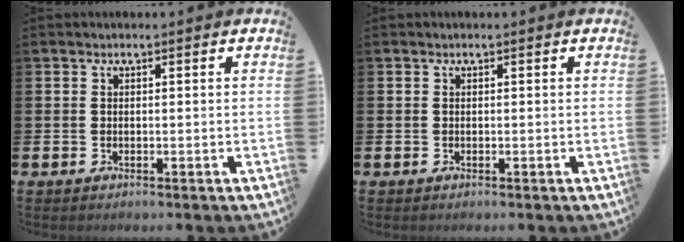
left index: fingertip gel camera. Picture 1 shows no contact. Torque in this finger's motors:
{"motor_torque": [0.00, 0.00, 0.00, 0.00]}